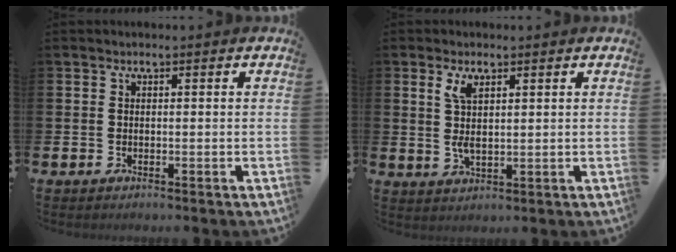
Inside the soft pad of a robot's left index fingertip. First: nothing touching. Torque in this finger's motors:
{"motor_torque": [1.16, -0.08, 0.59, 0.16]}